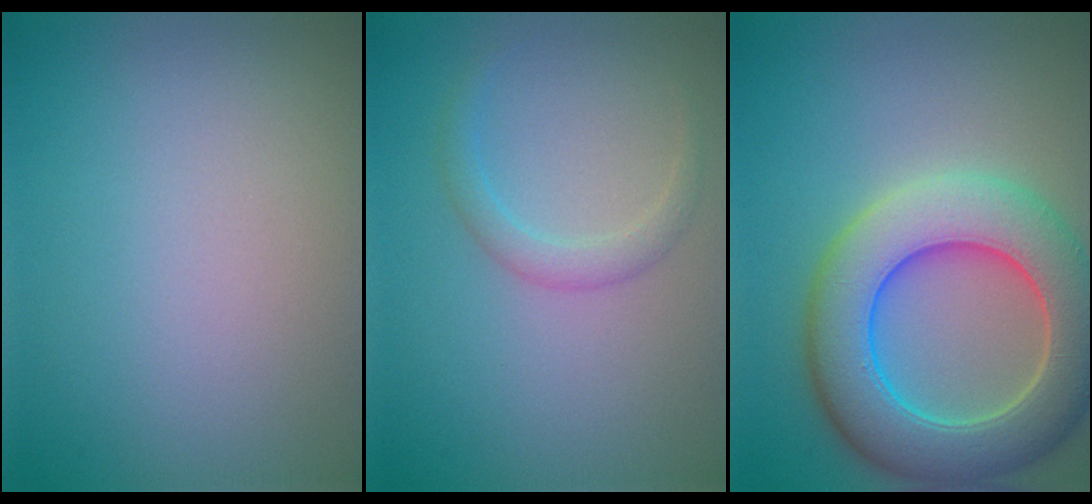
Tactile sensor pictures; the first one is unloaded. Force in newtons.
{"total": 1.7, "press": 1.7, "slide": 0.1}
{"total": 9.6, "press": 9.6, "slide": 0.4}